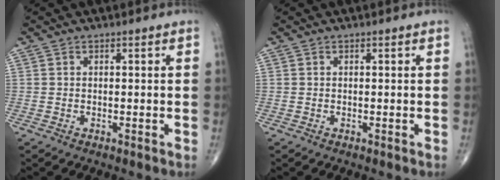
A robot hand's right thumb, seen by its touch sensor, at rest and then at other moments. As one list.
[{"total": 0.0}]